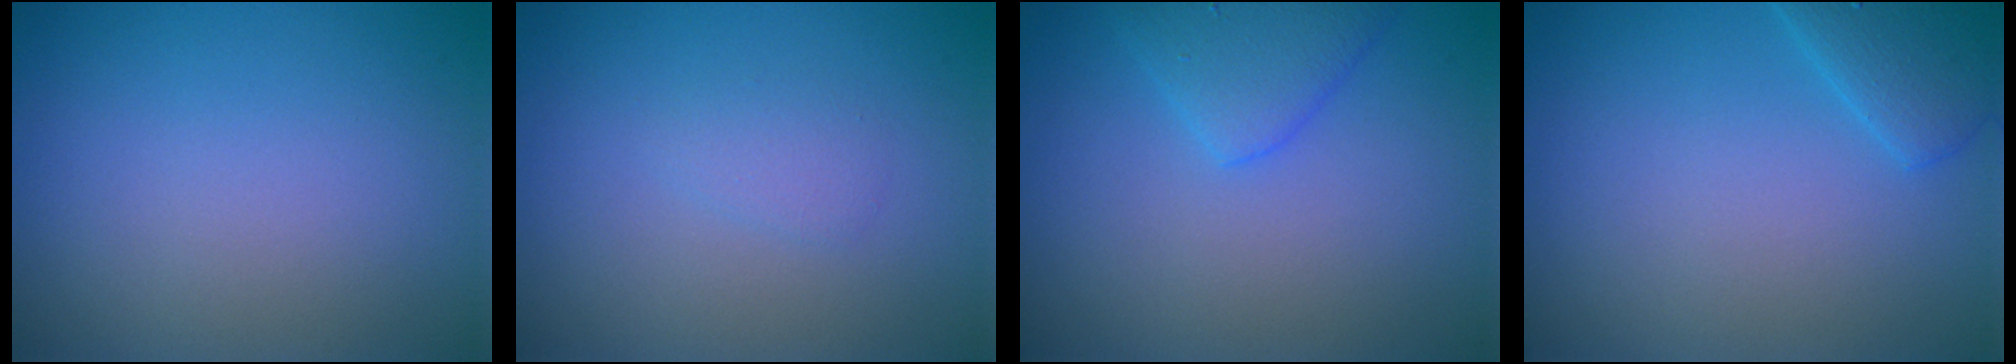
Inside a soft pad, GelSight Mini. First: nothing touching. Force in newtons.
{"total": 1.0, "press": 1.0, "slide": 0.1}
{"total": 2.8, "press": 2.8, "slide": 0.2}
{"total": 2.7, "press": 2.7, "slide": 0.2}